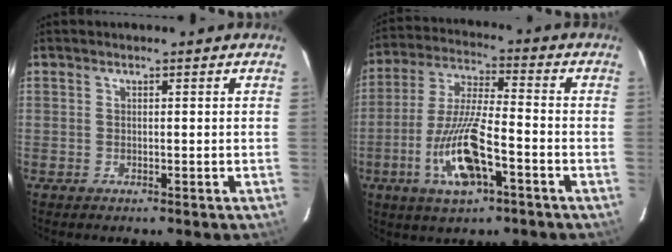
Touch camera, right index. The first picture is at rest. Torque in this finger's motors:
{"motor_torque": [1.31, -0.80, 0.43, 0.10]}